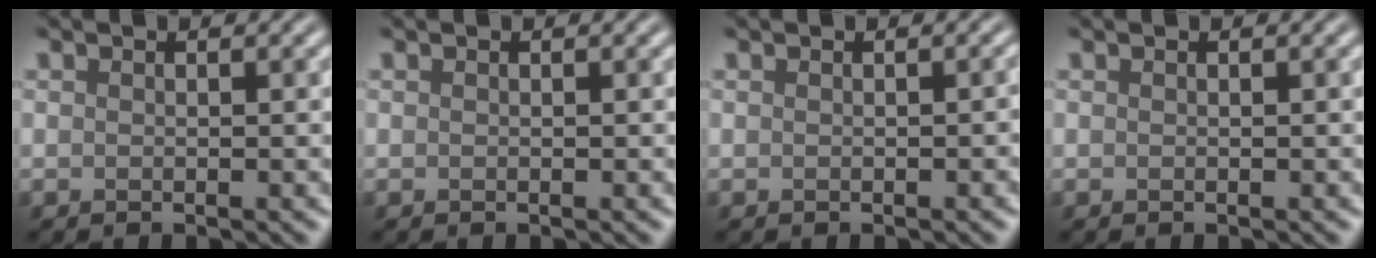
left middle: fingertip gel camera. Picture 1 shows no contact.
{"total": 0.0}
{"total": 0.5, "force": [-0.3, 0.1, 0.4], "torque": [-0.006, 0.001, -0.001]}
{"total": 0.0}